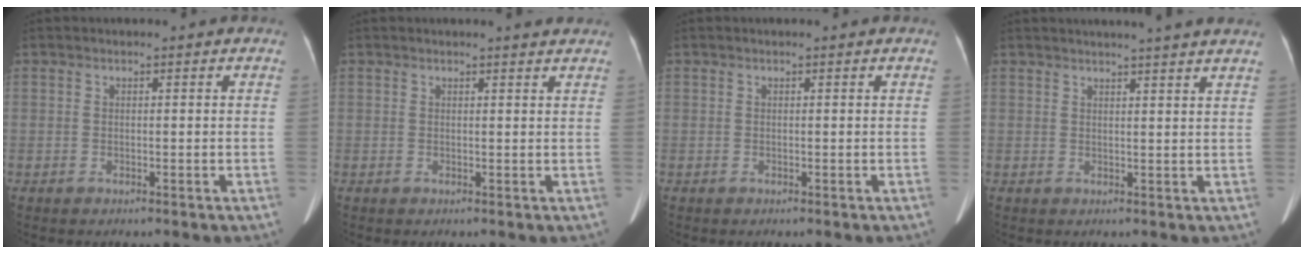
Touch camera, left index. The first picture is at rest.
{"total": 2.0, "force": [1.9, 0.1, 0.5], "torque": [-0.010, 0.000, 0.016]}
{"total": 0.0}
{"total": 9.4, "force": [8.4, -0.7, 4.2], "torque": [-0.055, 0.012, 0.085]}